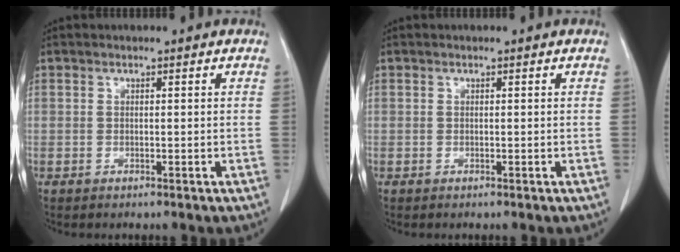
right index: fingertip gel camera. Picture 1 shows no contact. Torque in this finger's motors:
{"motor_torque": [0.00, 0.00, 0.00, 0.00]}